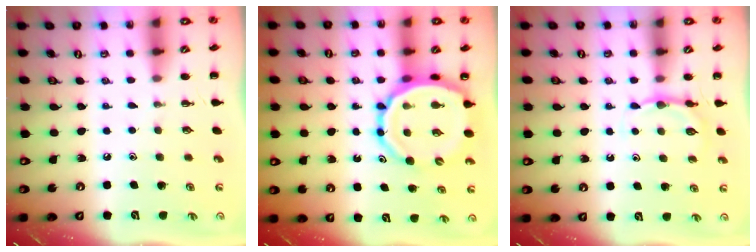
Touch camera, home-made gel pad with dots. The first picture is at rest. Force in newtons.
{"total": 14.3, "press": 13.8, "slide": 4.0}
{"total": 4.0, "press": 3.7, "slide": 1.5}